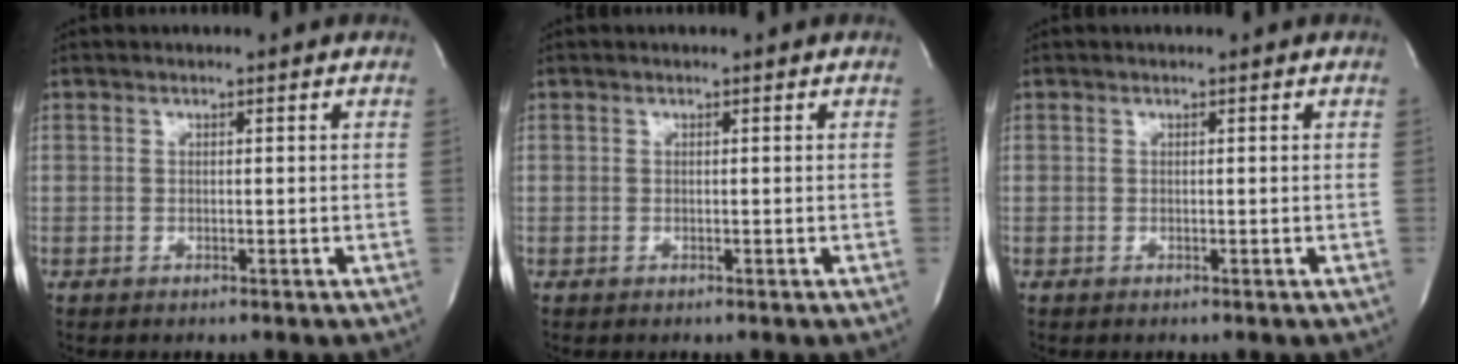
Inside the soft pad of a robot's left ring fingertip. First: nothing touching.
{"total": 0.0}
{"total": 0.0}